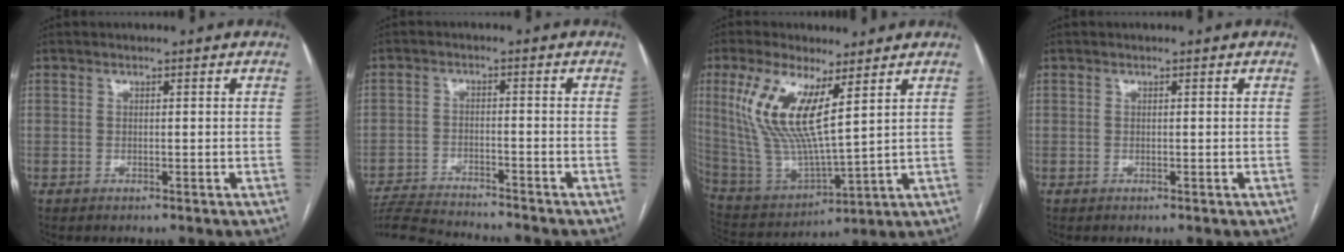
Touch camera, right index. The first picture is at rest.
{"total": 10.4, "force": [-10.0, 0.3, 2.7], "torque": [-0.045, -0.005, -0.169]}
{"total": 13.9, "force": [5.6, 3.4, 12.2], "torque": [-0.273, 0.000, 0.117]}
{"total": 0.0}